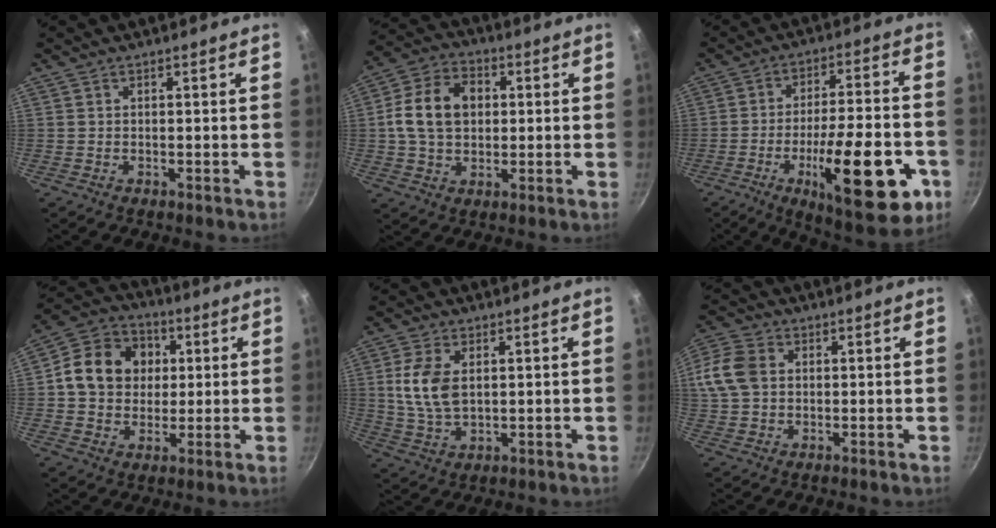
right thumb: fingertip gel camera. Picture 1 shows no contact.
{"total": 12.7, "force": [1.5, 9.4, 8.5], "torque": [-0.136, 0.016, 0.015]}
{"total": 22.8, "force": [-8.2, 7.3, 20.0], "torque": [-0.263, 0.026, -0.113]}
{"total": 14.3, "force": [2.2, 12.1, 7.4], "torque": [-0.105, 0.015, 0.025]}
{"total": 8.9, "force": [1.6, 5.3, 7.0], "torque": [-0.138, -0.011, 0.033]}
{"total": 16.4, "force": [2.5, 13.0, 9.6], "torque": [-0.236, 0.035, 0.038]}